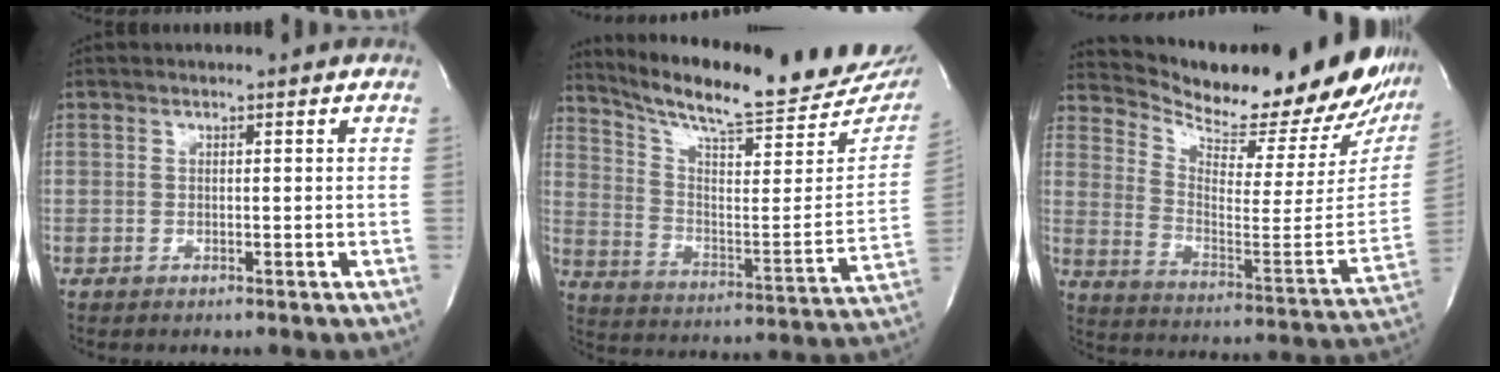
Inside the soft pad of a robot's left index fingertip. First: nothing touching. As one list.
[{"total": 25.3, "force": [22.3, 3.3, 11.5], "torque": [-0.187, -0.067, 0.307]}, {"total": 27.3, "force": [24.8, 4.4, 10.3], "torque": [-0.172, -0.105, 0.327]}]